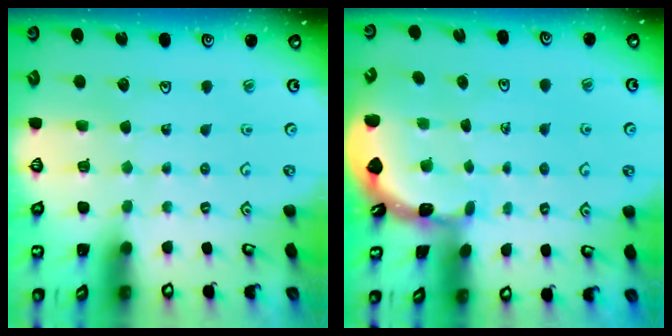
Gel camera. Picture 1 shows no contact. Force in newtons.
{"total": 1.6, "press": 1.6, "slide": 0.2}